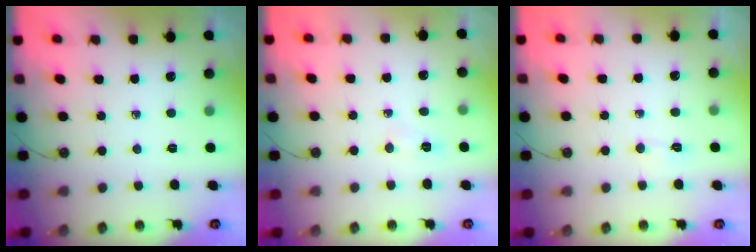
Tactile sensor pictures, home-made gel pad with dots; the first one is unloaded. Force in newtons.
{"total": 8.9, "press": 4.3, "slide": 7.8}
{"total": 2.8, "press": 2.8, "slide": 0.4}